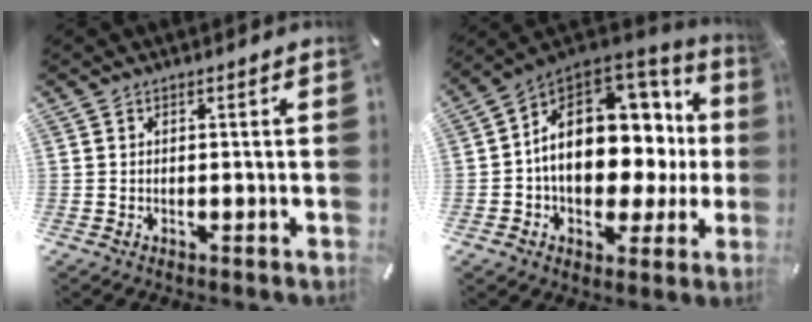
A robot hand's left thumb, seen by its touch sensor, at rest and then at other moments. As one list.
[{"total": 18.9, "force": [1.8, 13.1, 13.6], "torque": [-0.202, -0.019, 0.039]}]